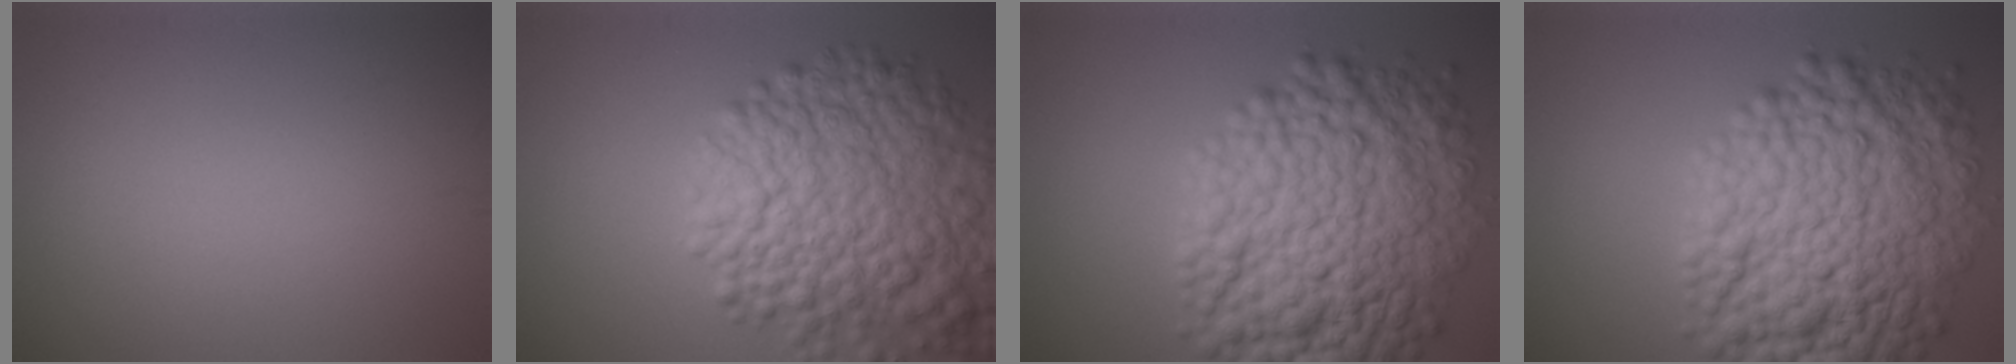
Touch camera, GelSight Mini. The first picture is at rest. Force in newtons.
{"total": 11.5, "press": 11.4, "slide": 0.6}
{"total": 12.9, "press": 12.9, "slide": 0.1}
{"total": 12.9, "press": 12.9, "slide": 0.1}